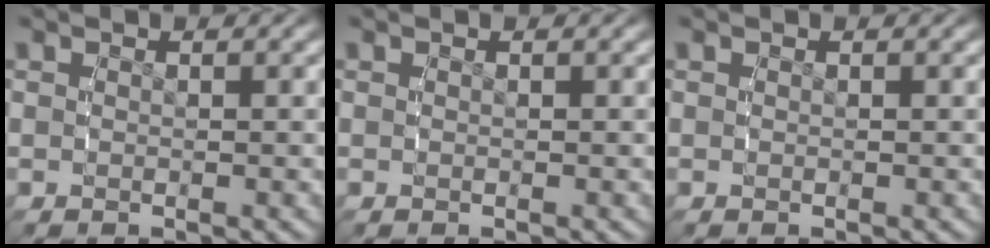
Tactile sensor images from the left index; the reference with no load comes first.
{"total": 0.0}
{"total": 0.0}